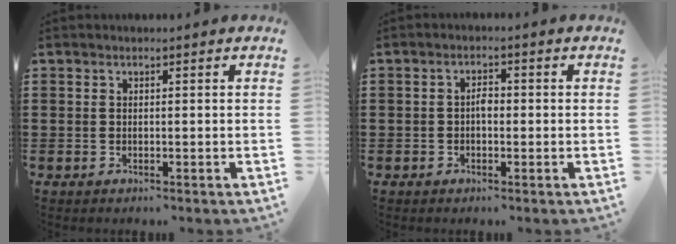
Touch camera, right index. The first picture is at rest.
{"total": 1.8, "force": [-0.4, 0.9, 1.5], "torque": [-0.030, 0.005, -0.009]}